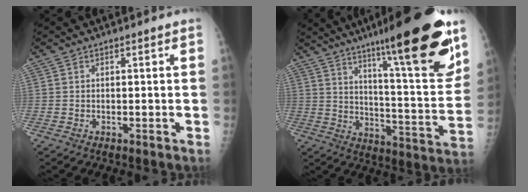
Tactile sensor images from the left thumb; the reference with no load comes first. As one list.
[{"total": 23.7, "force": [14.6, 3.2, 18.4], "torque": [-0.242, -0.068, 0.226]}]